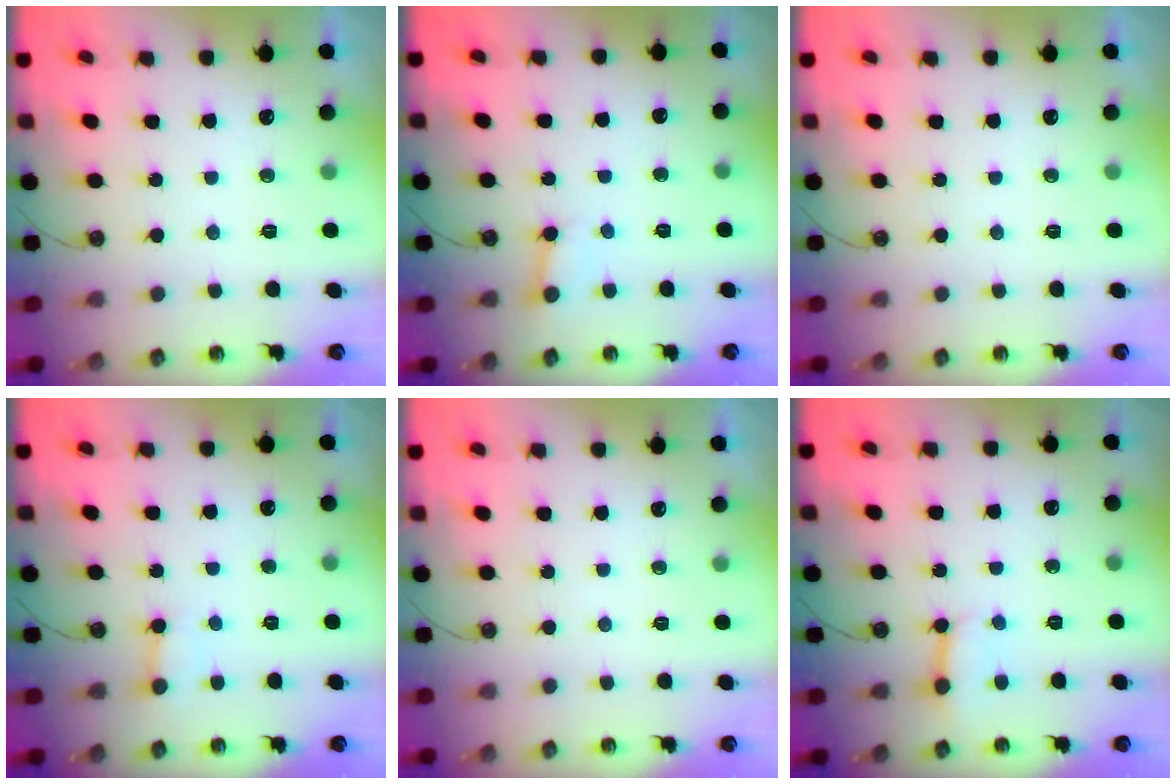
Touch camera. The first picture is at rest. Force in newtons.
{"total": 2.3, "press": 2.3, "slide": 0.1}
{"total": 0.0}
{"total": 2.5, "press": 2.4, "slide": 0.4}
{"total": 0.0}
{"total": 3.0, "press": 2.9, "slide": 0.4}